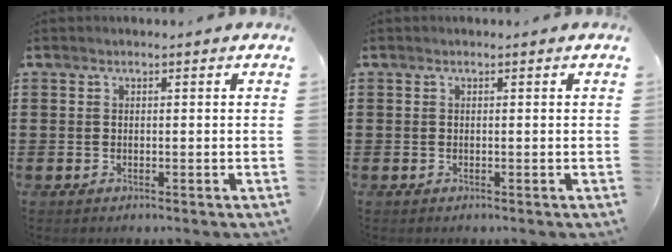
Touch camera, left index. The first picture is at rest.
{"total": 0.0}